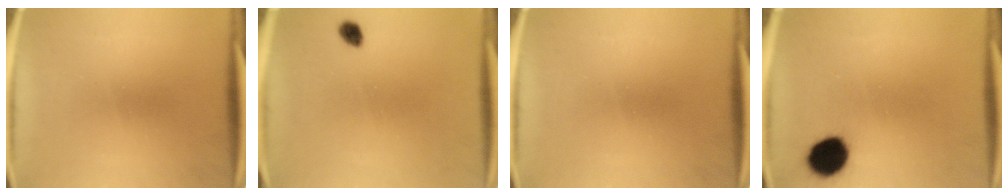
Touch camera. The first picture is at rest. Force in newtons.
{"total": 2.2}
{"total": 0.0}
{"total": 9.3}